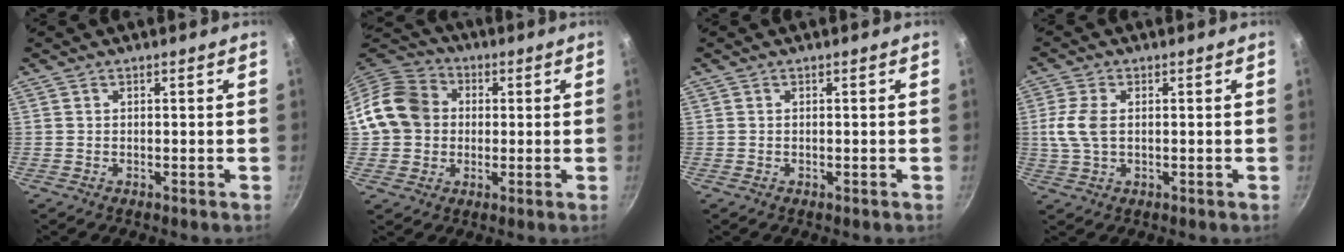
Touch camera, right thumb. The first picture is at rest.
{"total": 13.4, "force": [1.1, 11.7, 6.6], "torque": [-0.098, 0.028, 0.007]}
{"total": 0.0}
{"total": 6.1, "force": [0.5, 3.5, 5.0], "torque": [-0.111, 0.004, 0.008]}